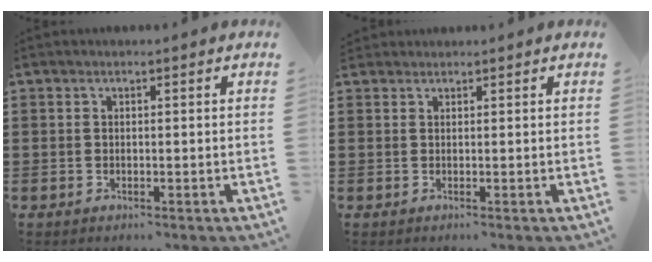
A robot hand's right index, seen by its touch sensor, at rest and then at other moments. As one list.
[{"total": 0.7, "force": [0.7, 0.0, -0.2], "torque": [0.003, 0.002, 0.013]}]